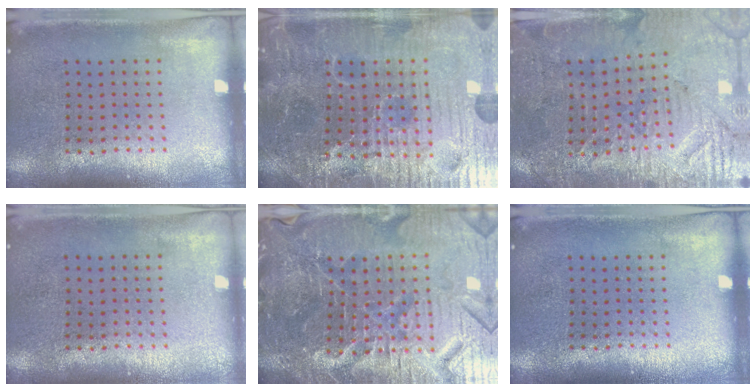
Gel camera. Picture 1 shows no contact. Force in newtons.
{"total": 6.0, "press": 5.7, "slide": 2.0}
{"total": 3.5, "press": 3.3, "slide": 1.0}
{"total": 0.0}
{"total": 6.5, "press": 5.9, "slide": 2.5}
{"total": 0.0}